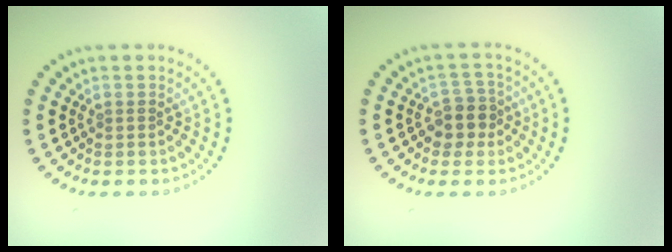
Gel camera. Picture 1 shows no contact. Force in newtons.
{"total": 2.6, "press": 2.3, "slide": 1.3}